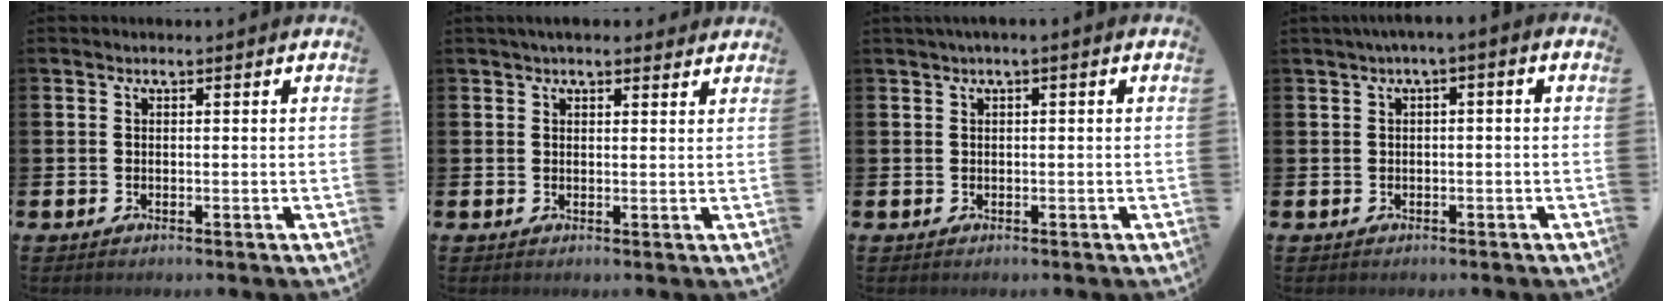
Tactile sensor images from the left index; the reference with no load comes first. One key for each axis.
{"total": 2.6, "fx": 2.4, "fy": 0.7, "fz": 0.6, "tx": -0.002, "ty": -0.008, "tz": 0.041}
{"total": 0.8, "fx": 0.1, "fy": 0.0, "fz": 0.8, "tx": -0.019, "ty": 0.002, "tz": 0.003}
{"total": 1.3, "fx": -0.6, "fy": 0.0, "fz": 1.1, "tx": -0.024, "ty": 0.005, "tz": -0.011}